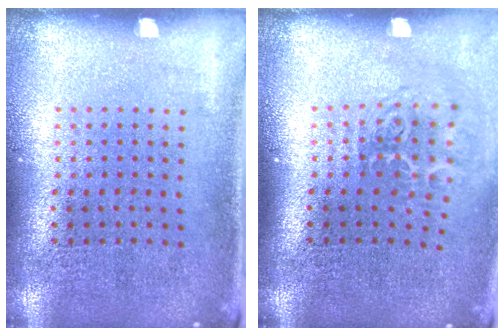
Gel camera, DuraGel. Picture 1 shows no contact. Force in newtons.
{"total": 1.8, "press": 1.2, "slide": 1.4}